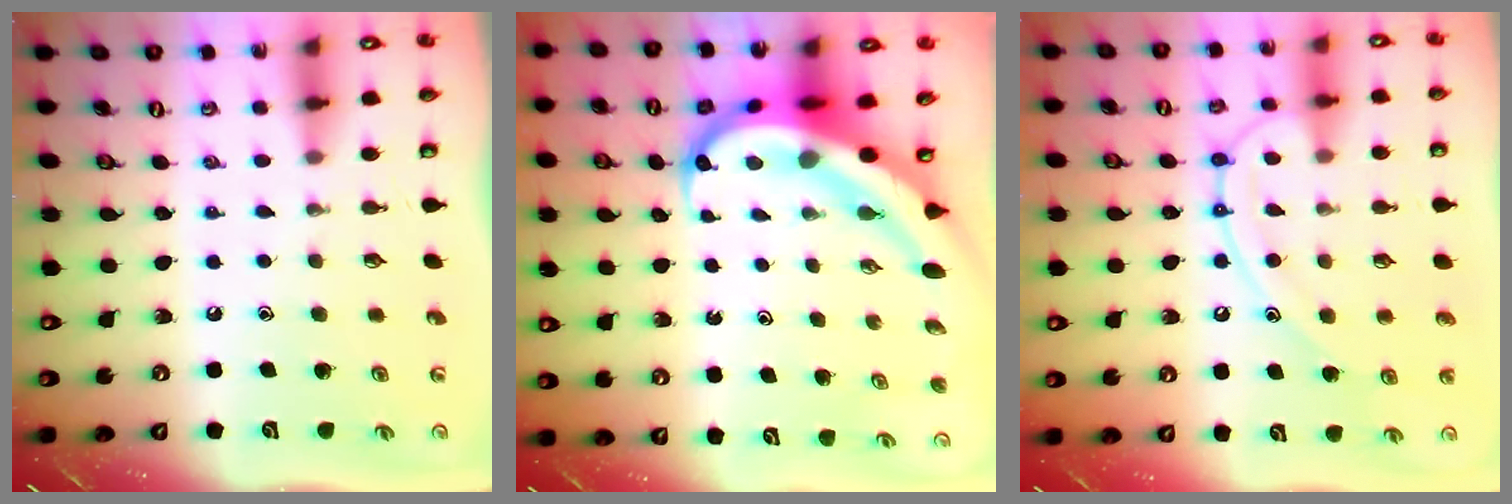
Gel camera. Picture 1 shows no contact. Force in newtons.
{"total": 11.5, "press": 11.3, "slide": 2.2}
{"total": 14.6, "press": 14.6, "slide": 1.3}